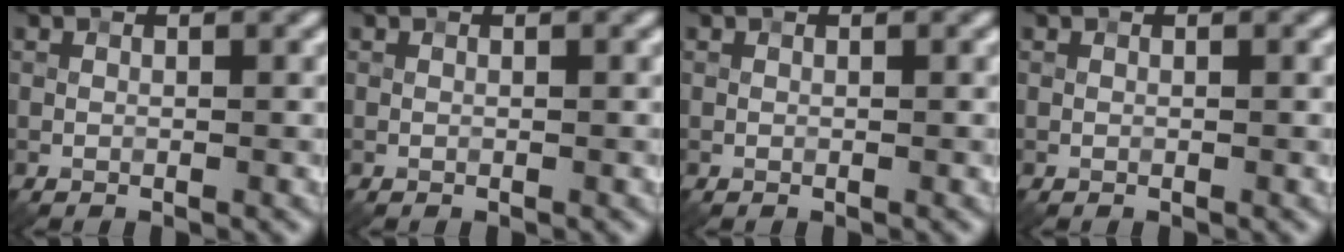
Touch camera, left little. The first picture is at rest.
{"total": 0.0}
{"total": 0.0}
{"total": 0.0}